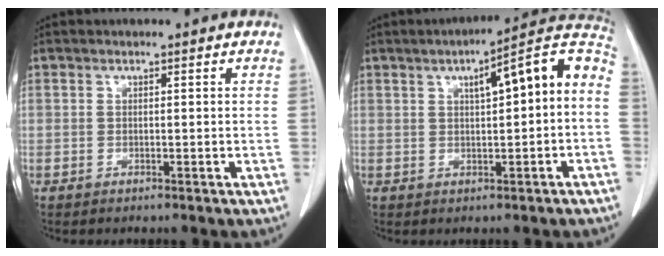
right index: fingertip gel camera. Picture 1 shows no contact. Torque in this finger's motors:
{"motor_torque": [0.55, -0.02, 0.42, 0.06]}